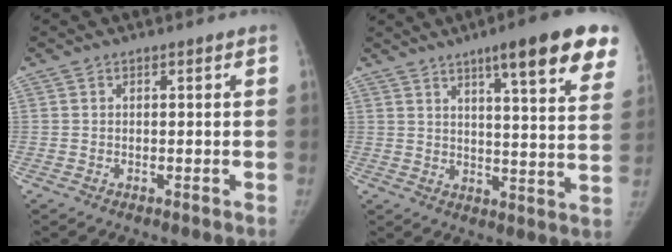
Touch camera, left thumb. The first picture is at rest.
{"total": 18.5, "force": [11.2, 3.2, 14.3], "torque": [-0.164, -0.043, 0.142]}